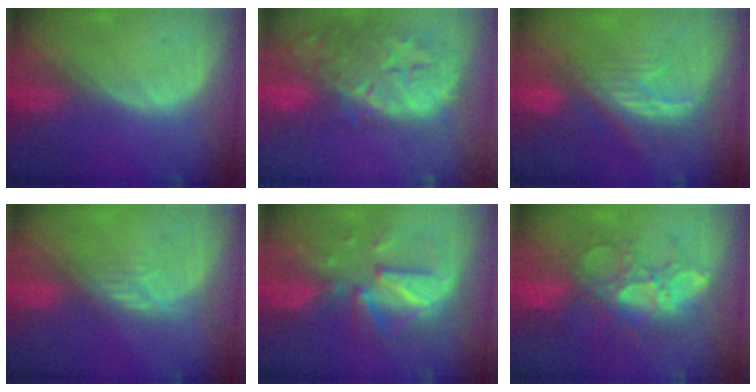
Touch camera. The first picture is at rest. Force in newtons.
{"total": 14.8, "press": 11.9, "slide": 8.8}
{"total": 8.1, "press": 7.4, "slide": 3.3}
{"total": 3.3, "press": 3.0, "slide": 1.5}
{"total": 9.0, "press": 9.0, "slide": 0.4}
{"total": 10.5, "press": 9.8, "slide": 4.0}